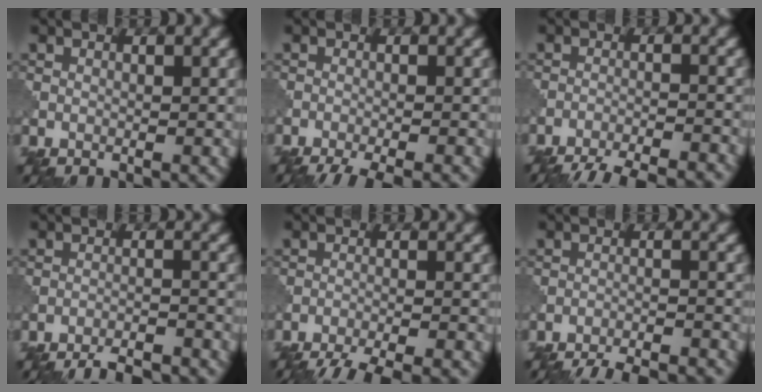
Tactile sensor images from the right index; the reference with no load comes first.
{"total": 4.7, "force": [-3.6, 0.7, 2.9], "torque": [-0.040, -0.009, -0.064]}
{"total": 9.7, "force": [-9.1, 1.7, 2.9], "torque": [-0.036, -0.006, -0.129]}
{"total": 7.8, "force": [-7.3, 1.4, 2.2], "torque": [-0.024, 0.007, -0.099]}
{"total": 8.0, "force": [-7.2, 1.3, 3.1], "torque": [-0.044, -0.010, -0.108]}
{"total": 9.6, "force": [-9.1, 1.8, 2.3], "torque": [-0.024, 0.003, -0.123]}